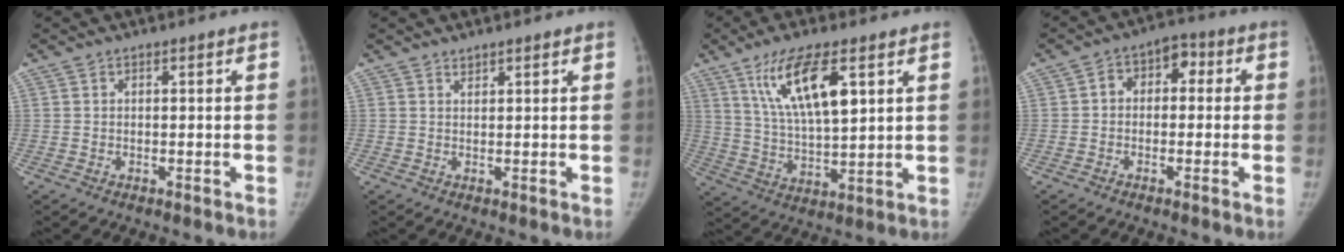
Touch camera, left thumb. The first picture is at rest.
{"total": 0.8, "force": [0.8, 0.1, 0.2], "torque": [0.000, -0.007, 0.013]}
{"total": 13.7, "force": [6.2, 4.4, 11.4], "torque": [-0.198, -0.024, 0.122]}
{"total": 6.6, "force": [0.0, 4.9, 4.5], "torque": [-0.033, 0.028, -0.013]}